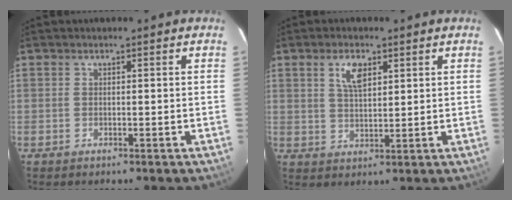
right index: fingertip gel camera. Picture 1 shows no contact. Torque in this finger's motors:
{"motor_torque": [0.09, 0.03, 0.13, 0.05]}